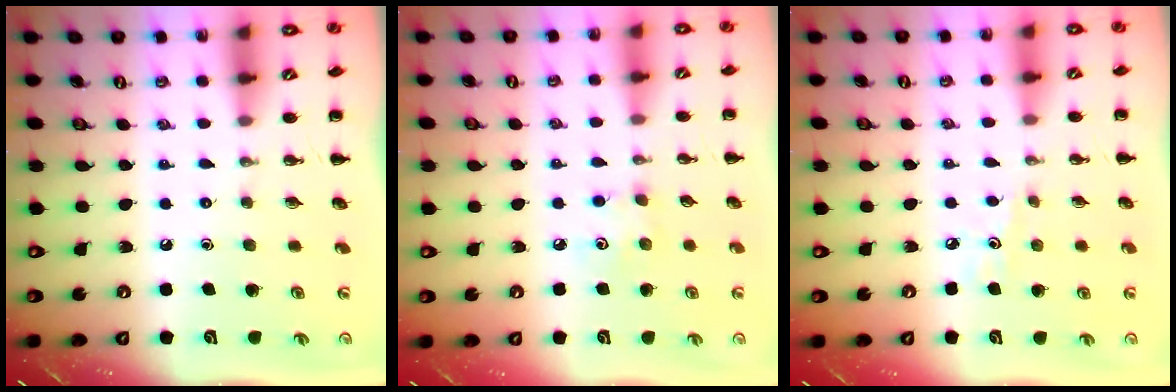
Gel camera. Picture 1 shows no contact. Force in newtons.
{"total": 4.7, "press": 4.5, "slide": 1.1}
{"total": 4.4, "press": 4.2, "slide": 1.4}